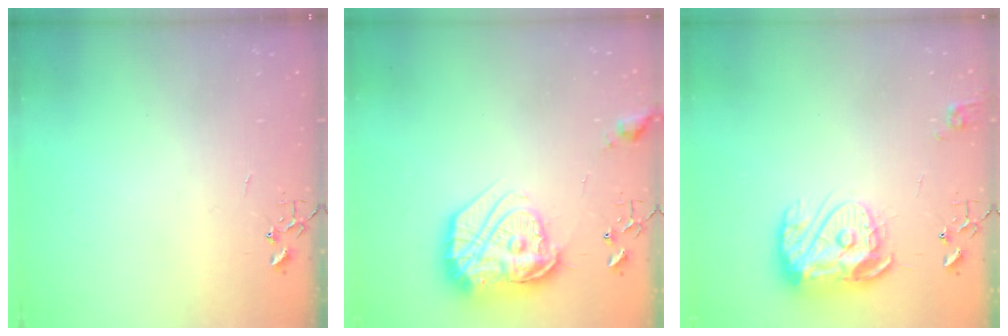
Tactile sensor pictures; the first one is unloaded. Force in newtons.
{"total": 21.6, "press": 21.5, "slide": 1.7}
{"total": 15.4, "press": 15.3, "slide": 1.3}